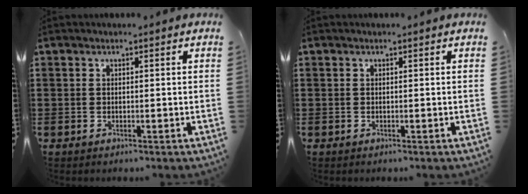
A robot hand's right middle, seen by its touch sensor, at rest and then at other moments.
{"total": 0.0}